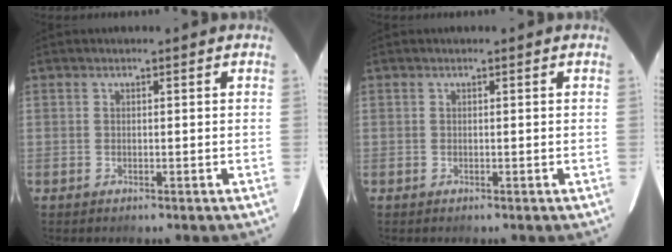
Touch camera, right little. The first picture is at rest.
{"total": 0.0}